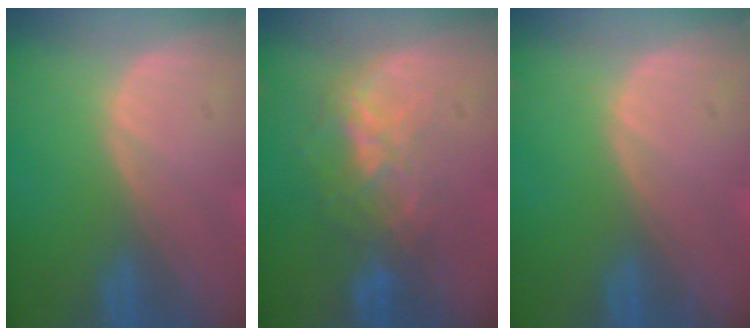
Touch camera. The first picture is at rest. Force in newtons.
{"total": 6.7, "press": 5.9, "slide": 3.2}
{"total": 0.0}